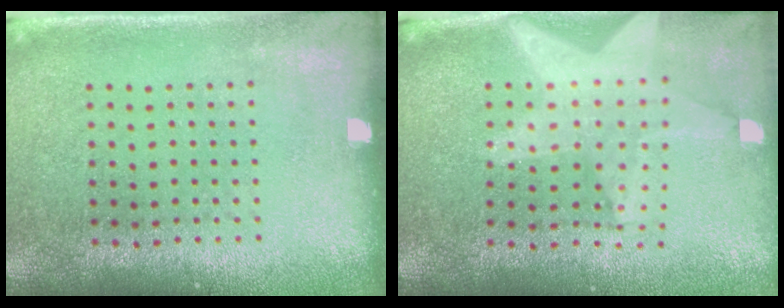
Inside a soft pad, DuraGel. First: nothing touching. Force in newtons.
{"total": 2.2, "press": 1.8, "slide": 1.3}